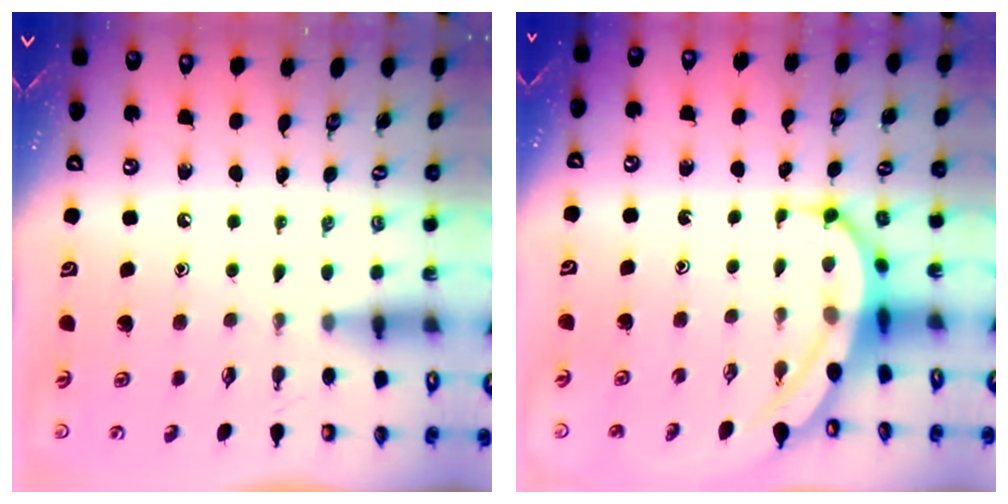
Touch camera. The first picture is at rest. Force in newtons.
{"total": 6.7, "press": 6.6, "slide": 0.8}